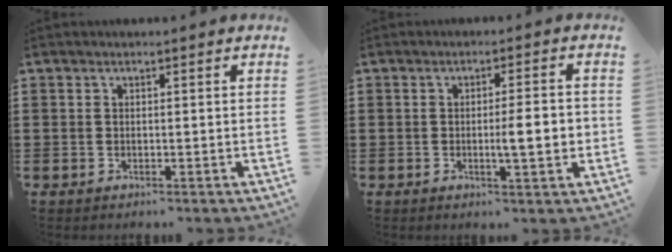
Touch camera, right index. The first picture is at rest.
{"total": 5.7, "force": [-0.6, 0.7, 5.6], "torque": [-0.089, -0.006, -0.014]}